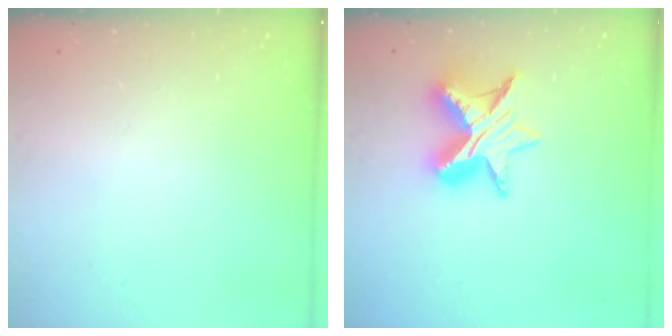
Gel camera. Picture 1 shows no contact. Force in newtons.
{"total": 12.9, "press": 12.9, "slide": 0.8}